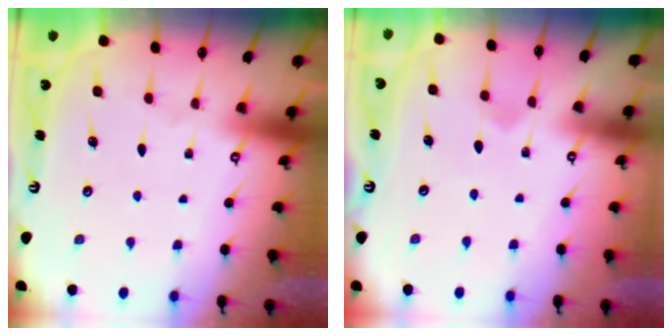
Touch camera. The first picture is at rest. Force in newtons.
{"total": 4.6, "press": 4.6, "slide": 0.7}